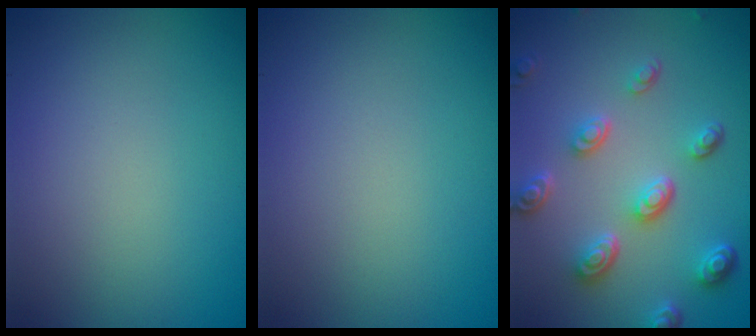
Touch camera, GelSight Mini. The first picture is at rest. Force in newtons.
{"total": 0.0}
{"total": 5.0, "press": 3.8, "slide": 3.2}